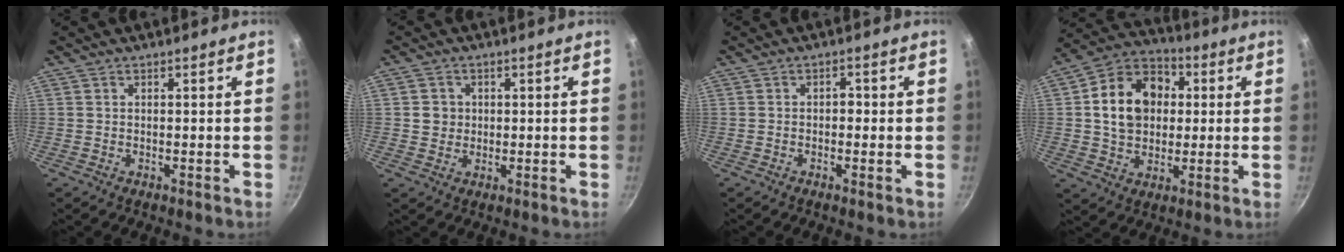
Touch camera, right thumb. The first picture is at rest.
{"total": 3.3, "force": [0.3, 3.1, 1.1], "torque": [-0.001, 0.006, 0.003]}
{"total": 1.8, "force": [-0.2, 1.1, 1.4], "torque": [-0.024, 0.007, -0.006]}
{"total": 15.3, "force": [2.1, 11.9, 9.4], "torque": [-0.130, 0.025, 0.025]}